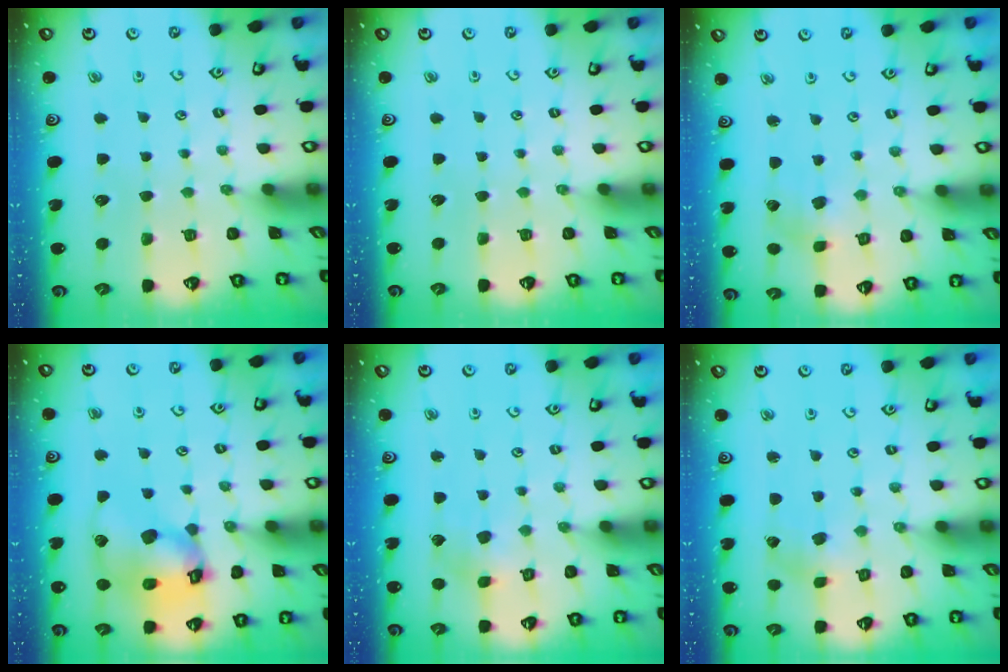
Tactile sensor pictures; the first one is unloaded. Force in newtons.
{"total": 0.0}
{"total": 2.6, "press": 2.6, "slide": 0.5}
{"total": 14.7, "press": 14.5, "slide": 2.1}
{"total": 4.3, "press": 4.3, "slide": 0.5}
{"total": 1.2, "press": 1.2, "slide": 0.2}